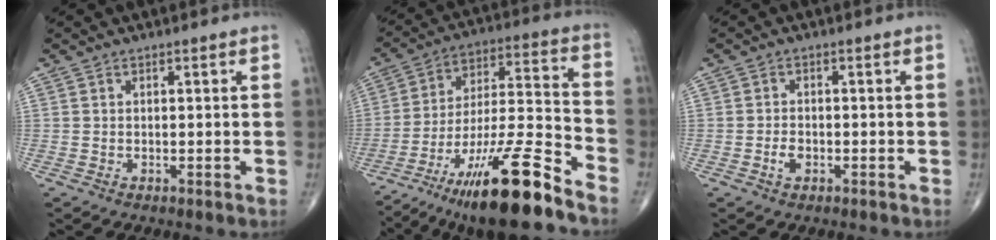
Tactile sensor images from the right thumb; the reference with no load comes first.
{"total": 20.9, "force": [-14.5, 3.1, 14.8], "torque": [-0.257, 0.069, -0.248]}
{"total": 2.2, "force": [-1.0, 1.3, 1.5], "torque": [-0.026, 0.007, -0.018]}